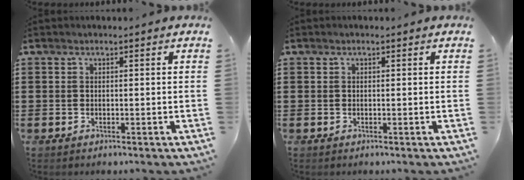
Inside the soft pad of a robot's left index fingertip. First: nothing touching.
{"total": 0.0}